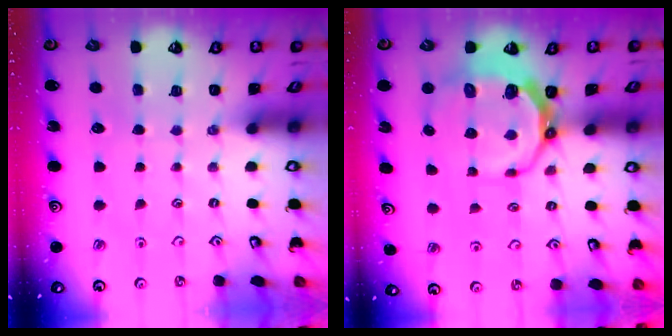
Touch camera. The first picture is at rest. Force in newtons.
{"total": 9.4, "press": 8.6, "slide": 3.9}